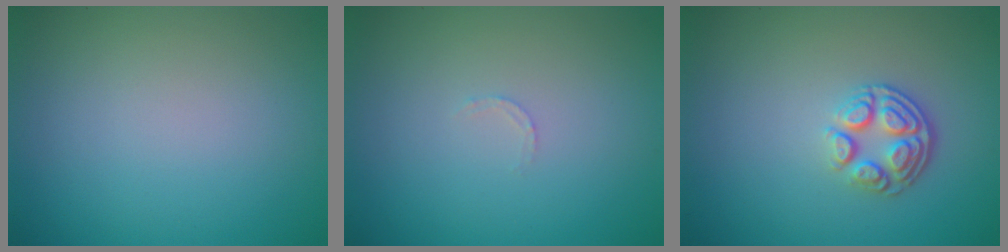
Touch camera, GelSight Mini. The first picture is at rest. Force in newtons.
{"total": 0.7, "press": 0.6, "slide": 0.3}
{"total": 3.6, "press": 2.6, "slide": 2.4}